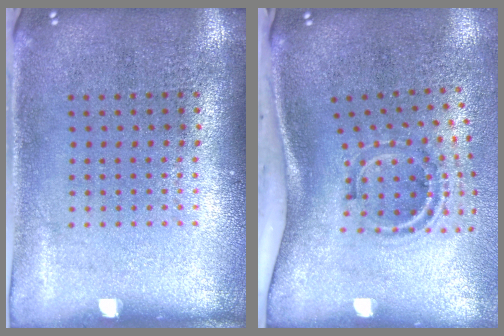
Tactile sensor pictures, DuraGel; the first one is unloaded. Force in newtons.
{"total": 2.0, "press": 1.2, "slide": 1.7}